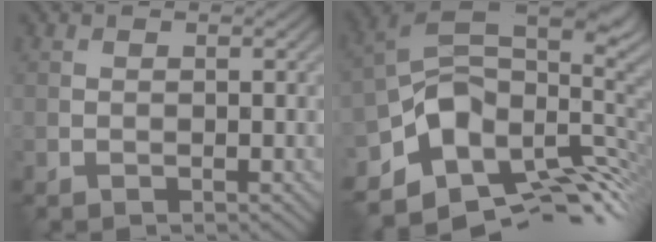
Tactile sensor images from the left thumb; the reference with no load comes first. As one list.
[{"total": 14.9, "force": [-3.6, 9.7, 10.7], "torque": [-0.214, -0.028, -0.056]}]